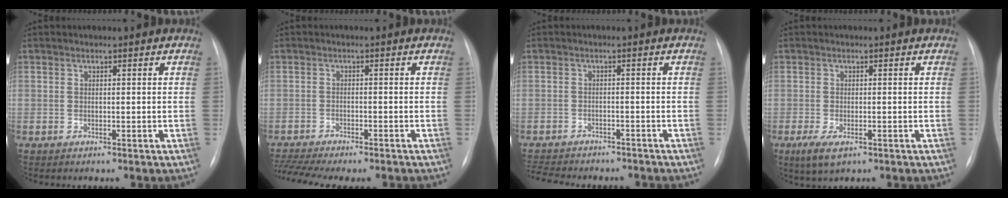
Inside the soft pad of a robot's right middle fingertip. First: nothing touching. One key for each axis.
{"total": 11.6, "fx": -10.2, "fy": 1.8, "fz": 5.3, "tx": -0.086, "ty": 0.006, "tz": -0.145}
{"total": 12.1, "fx": -10.6, "fy": 3.8, "fz": 4.3, "tx": -0.091, "ty": -0.002, "tz": -0.138}
{"total": 3.7, "fx": -1.9, "fy": 1.4, "fz": 2.9, "tx": -0.064, "ty": -0.009, "tz": -0.027}